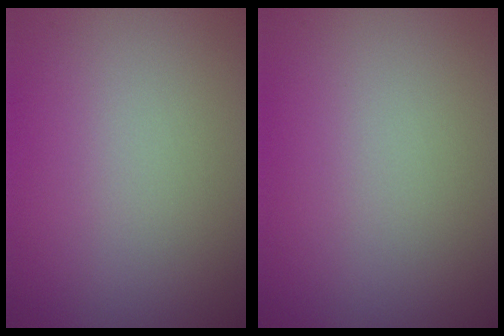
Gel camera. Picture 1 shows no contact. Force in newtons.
{"total": 0.0}